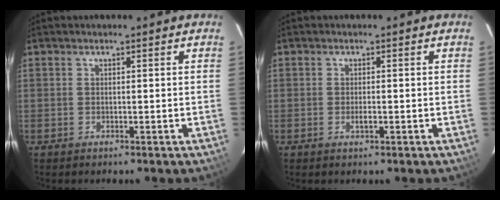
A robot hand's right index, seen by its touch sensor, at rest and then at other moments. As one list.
[{"total": 1.2, "force": [-0.4, 0.5, 1.0], "torque": [-0.018, -0.003, -0.008]}]